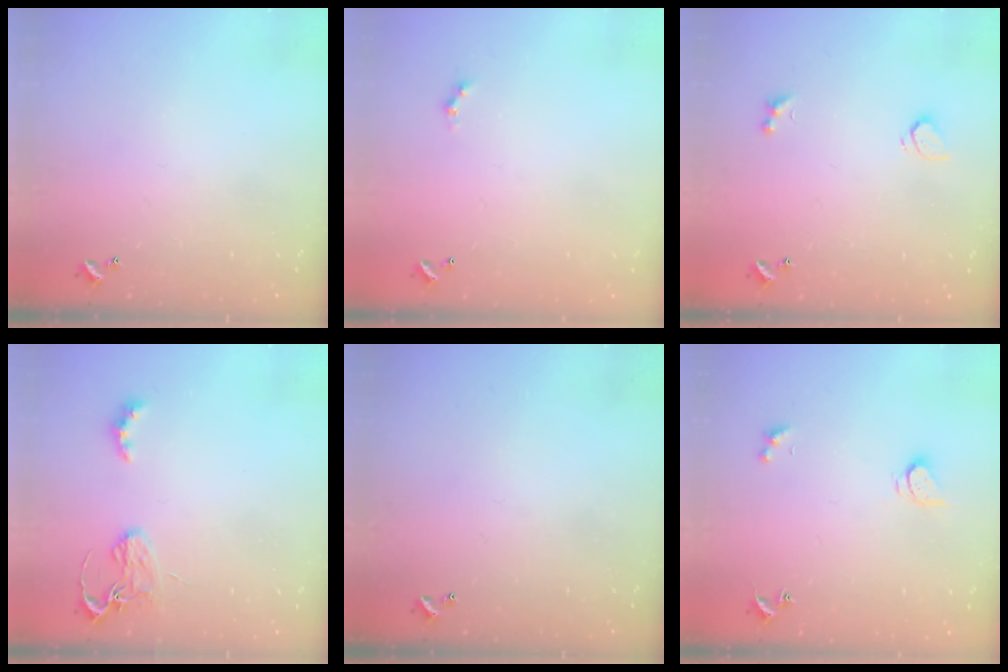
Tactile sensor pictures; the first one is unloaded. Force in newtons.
{"total": 0.0}
{"total": 2.1, "press": 1.8, "slide": 1.2}
{"total": 2.9, "press": 2.8, "slide": 0.6}
{"total": 0.0}
{"total": 2.9, "press": 2.9, "slide": 0.5}